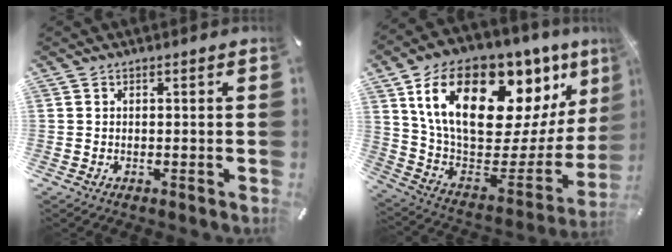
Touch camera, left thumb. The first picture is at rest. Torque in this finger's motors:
{"motor_torque": [3.01, 2.00, 1.93, -0.84, 0.64]}